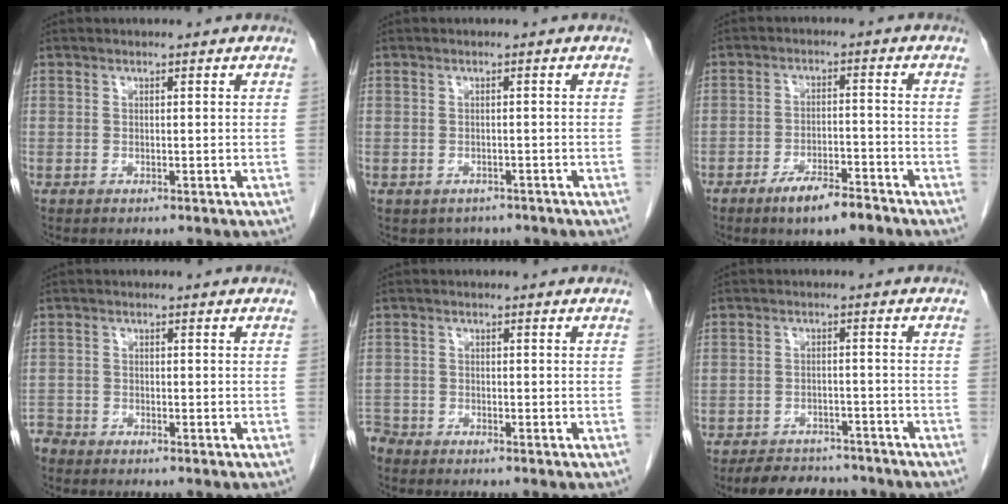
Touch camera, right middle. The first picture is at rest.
{"total": 2.6, "force": [-2.1, 1.6, 0.3], "torque": [-0.004, 0.004, -0.027]}
{"total": 6.2, "force": [-4.5, 1.4, 4.1], "torque": [-0.071, -0.003, -0.072]}
{"total": 2.0, "force": [-2.0, 0.4, -0.2], "torque": [0.006, -0.004, -0.038]}
{"total": 2.3, "force": [-2.3, 0.5, -0.2], "torque": [0.005, -0.005, -0.043]}
{"total": 8.3, "force": [-7.4, 3.1, 2.0], "torque": [-0.020, 0.000, -0.102]}